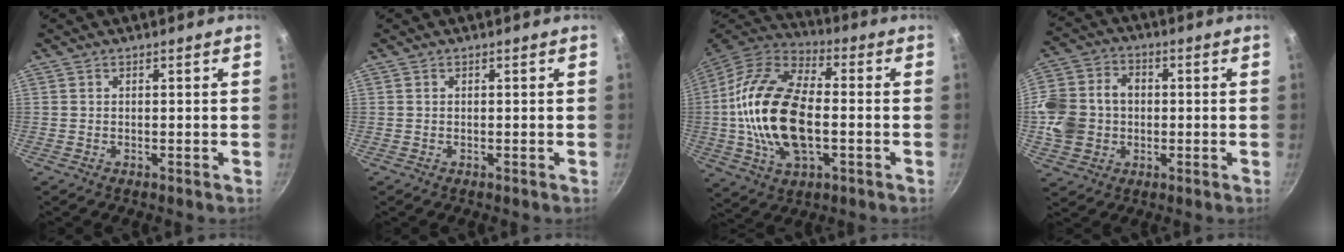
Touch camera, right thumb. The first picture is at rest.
{"total": 0.0}
{"total": 22.1, "force": [-2.0, 11.6, 18.7], "torque": [-0.375, 0.015, -0.038]}
{"total": 14.1, "force": [-0.8, 11.6, 8.0], "torque": [-0.153, 0.024, -0.017]}